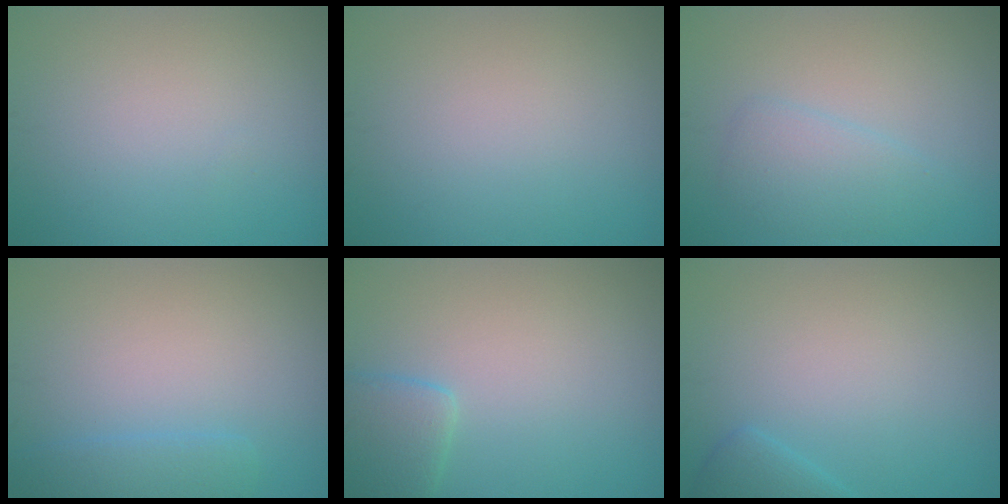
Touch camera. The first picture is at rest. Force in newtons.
{"total": 0.0}
{"total": 2.6, "press": 2.6, "slide": 0.1}
{"total": 2.2, "press": 2.2, "slide": 0.1}
{"total": 2.8, "press": 2.8, "slide": 0.2}
{"total": 1.6, "press": 1.6, "slide": 0.2}